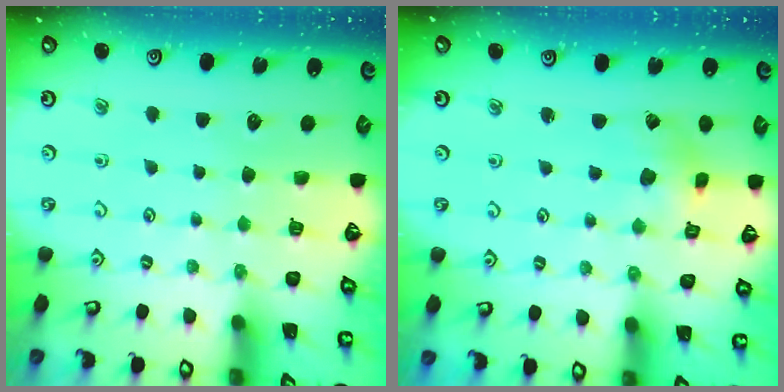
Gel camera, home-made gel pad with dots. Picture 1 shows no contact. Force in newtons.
{"total": 1.4, "press": 1.4, "slide": 0.2}